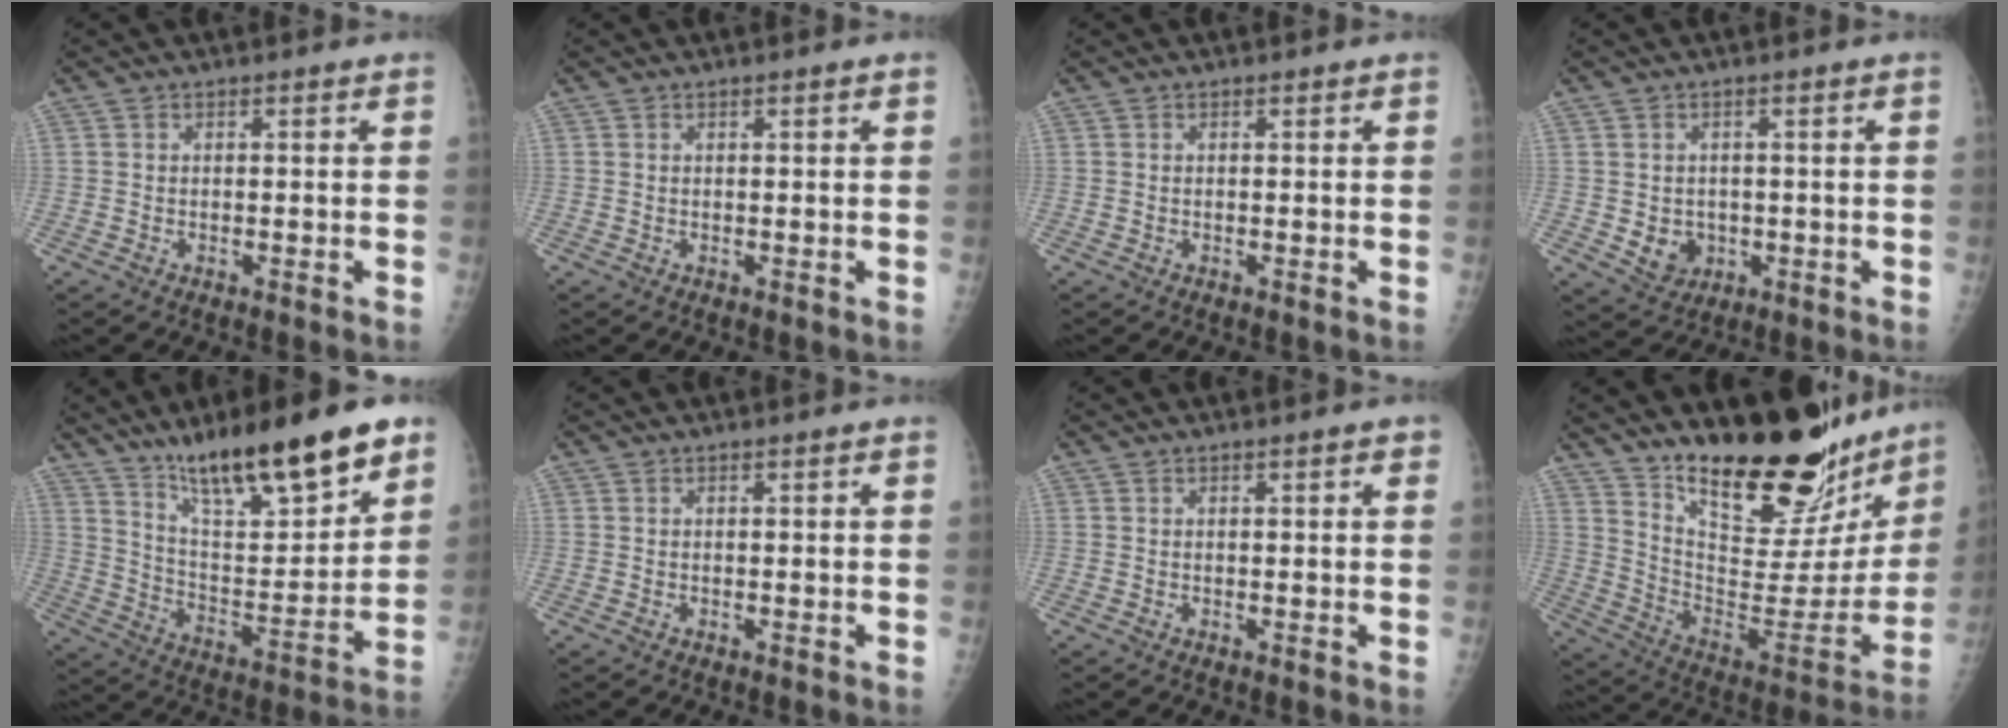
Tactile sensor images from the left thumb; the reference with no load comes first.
{"total": 0.5, "force": [0.2, -0.1, 0.5], "torque": [-0.011, 0.000, 0.005]}
{"total": 0.0}
{"total": 4.6, "force": [-0.5, 4.0, 2.2], "torque": [-0.016, -0.001, 0.005]}
{"total": 22.6, "force": [15.3, 5.7, 15.5], "torque": [-0.220, -0.069, 0.260]}
{"total": 0.0}
{"total": 1.5, "force": [0.8, 0.3, 1.3], "torque": [-0.017, 0.000, 0.008]}
{"total": 28.0, "force": [22.5, 9.0, 14.0], "torque": [-0.180, -0.140, 0.337]}